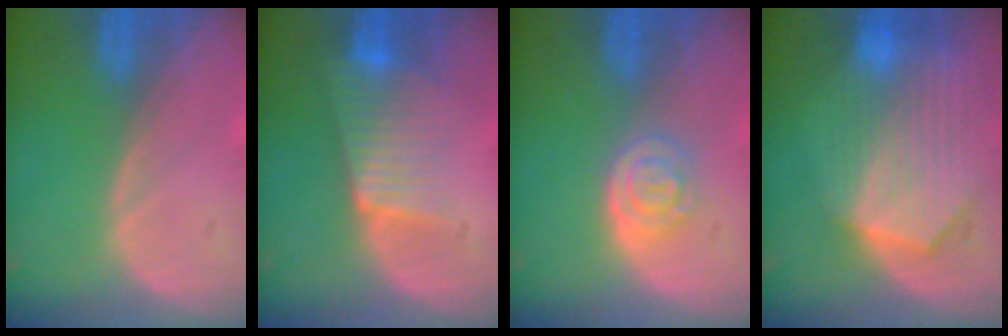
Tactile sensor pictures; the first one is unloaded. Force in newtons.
{"total": 6.7, "press": 6.2, "slide": 2.4}
{"total": 4.1, "press": 3.7, "slide": 1.9}
{"total": 10.4, "press": 9.2, "slide": 4.9}